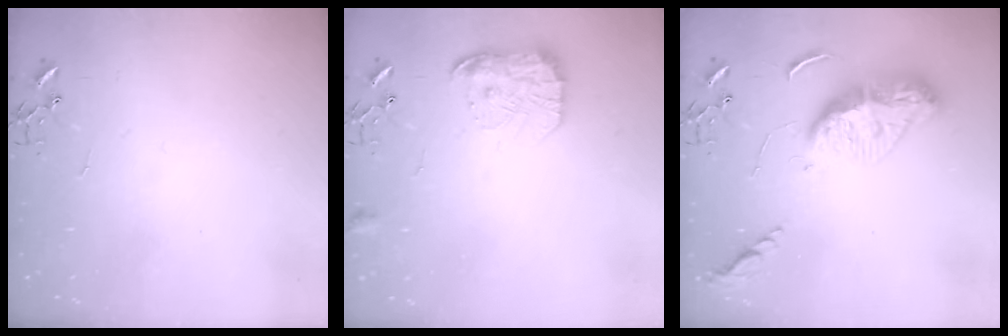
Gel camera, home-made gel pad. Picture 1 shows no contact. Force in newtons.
{"total": 14.3, "press": 14.3, "slide": 0.9}
{"total": 14.6, "press": 14.5, "slide": 1.2}